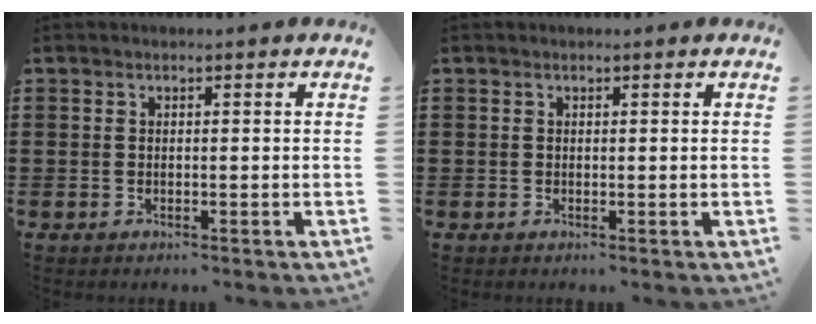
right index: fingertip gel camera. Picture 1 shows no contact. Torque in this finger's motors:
{"motor_torque": [0.01, 0.07, 0.00, 0.00]}